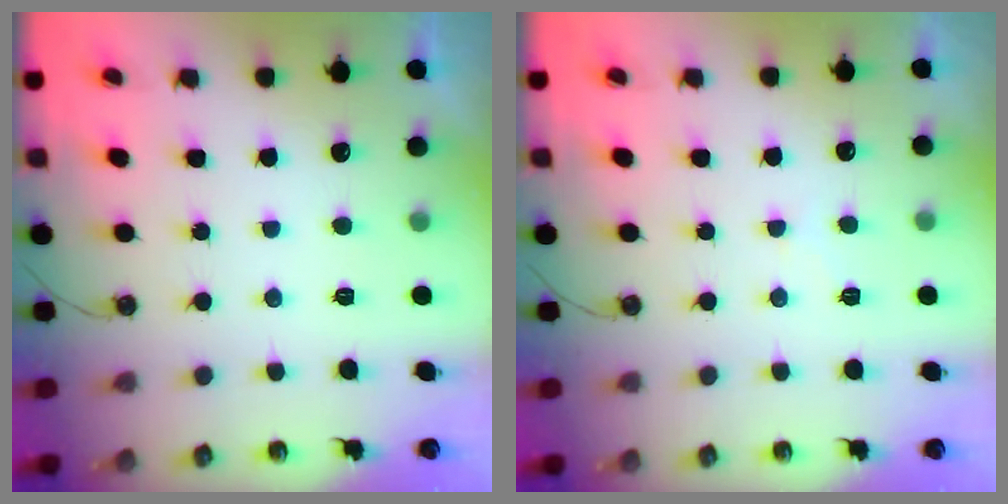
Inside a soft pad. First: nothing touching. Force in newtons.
{"total": 6.5, "press": 6.4, "slide": 0.9}